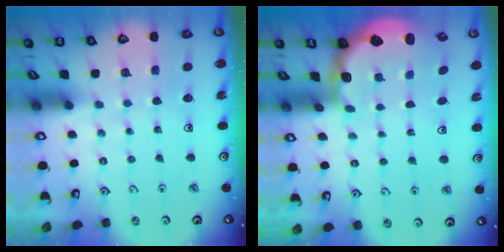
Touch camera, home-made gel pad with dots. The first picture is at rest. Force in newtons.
{"total": 2.6, "press": 1.9, "slide": 1.7}